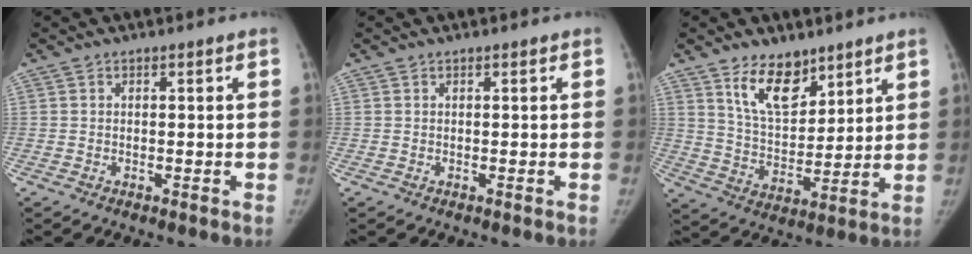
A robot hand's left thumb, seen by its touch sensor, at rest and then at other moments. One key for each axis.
{"total": 0.0}
{"total": 10.9, "fx": 7.2, "fy": 5.7, "fz": 5.9, "tx": -0.071, "ty": -0.057, "tz": 0.136}